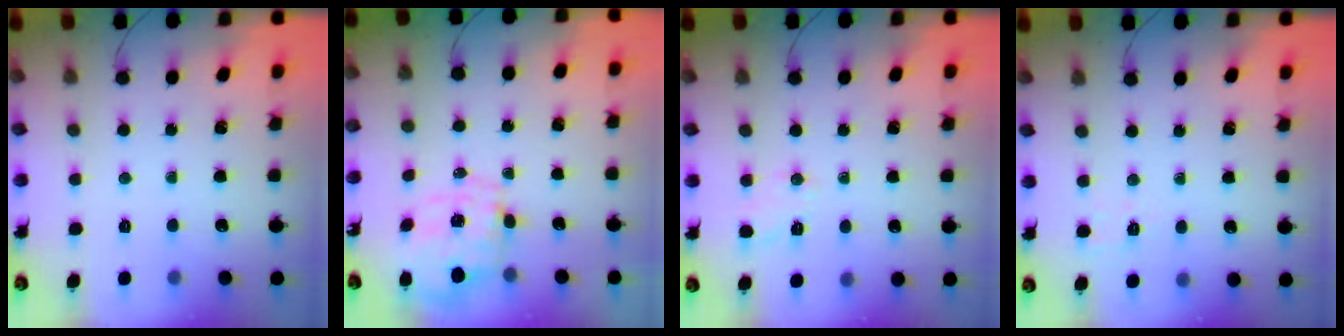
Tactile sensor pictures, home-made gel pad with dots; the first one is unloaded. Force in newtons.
{"total": 2.0, "press": 1.7, "slide": 1.1}
{"total": 2.7, "press": 2.3, "slide": 1.5}
{"total": 2.5, "press": 1.8, "slide": 1.7}